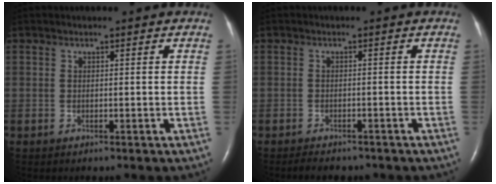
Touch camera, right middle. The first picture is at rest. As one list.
[{"total": 4.6, "force": [-3.8, 1.8, 1.8], "torque": [-0.029, -0.005, -0.044]}]